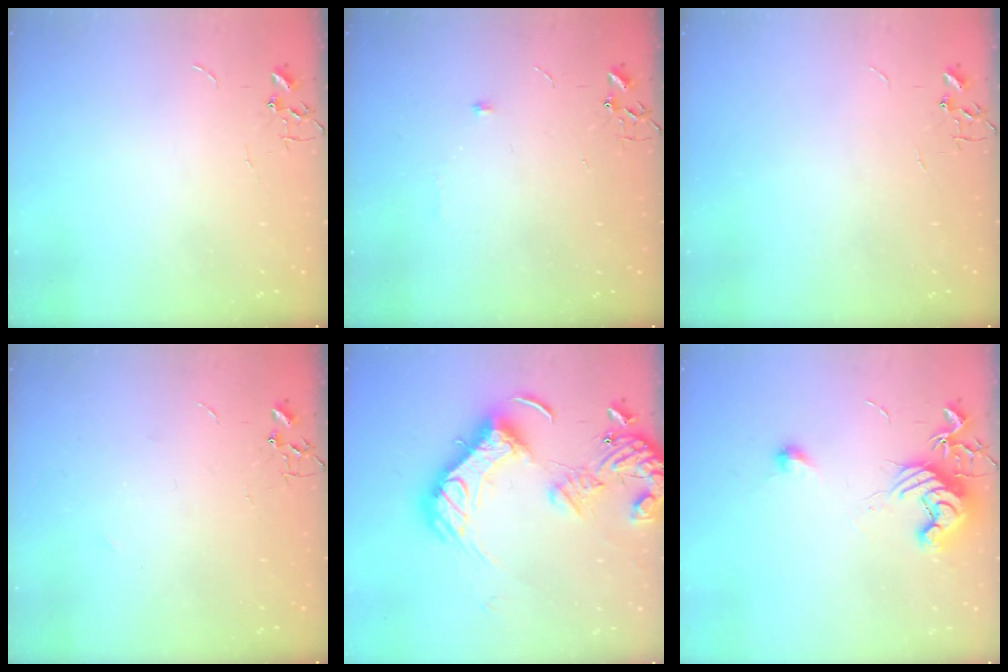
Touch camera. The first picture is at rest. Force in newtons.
{"total": 4.7, "press": 4.6, "slide": 1.0}
{"total": 0.0}
{"total": 3.4, "press": 3.1, "slide": 1.5}
{"total": 22.3, "press": 22.1, "slide": 2.9}
{"total": 12.4, "press": 12.3, "slide": 1.0}